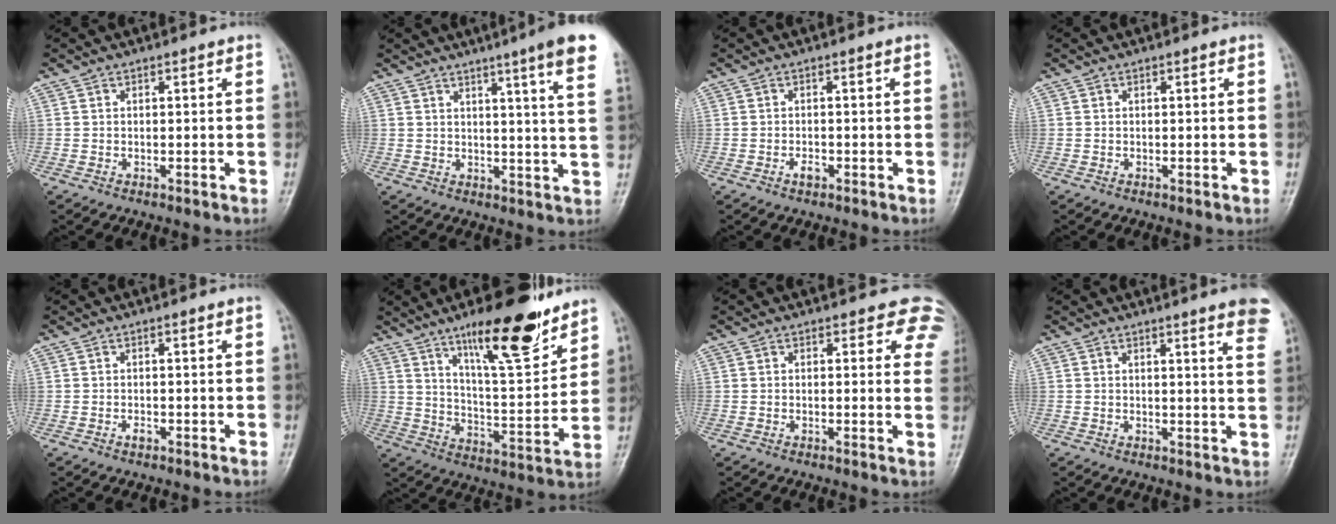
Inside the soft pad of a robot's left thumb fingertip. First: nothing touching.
{"total": 13.0, "force": [8.2, 0.1, 10.1], "torque": [-0.124, -0.030, 0.086]}
{"total": 1.3, "force": [-0.7, 0.6, 1.0], "torque": [-0.018, 0.005, -0.011]}
{"total": 0.0}
{"total": 0.9, "force": [-0.4, 0.4, 0.7], "torque": [-0.012, 0.004, -0.007]}
{"total": 17.5, "force": [11.9, 4.5, 12.1], "torque": [-0.160, -0.075, 0.197]}
{"total": 6.2, "force": [4.5, 3.4, 2.5], "torque": [0.013, -0.014, 0.023]}
{"total": 8.2, "force": [5.8, 0.8, 5.7], "torque": [-0.050, -0.020, 0.050]}